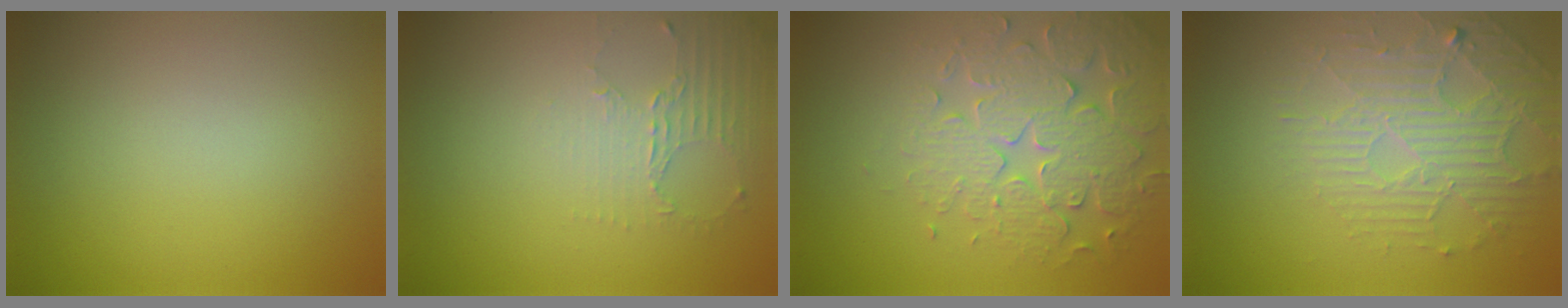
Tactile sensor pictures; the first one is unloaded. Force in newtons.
{"total": 2.3, "press": 1.6, "slide": 1.6}
{"total": 4.6, "press": 4.6, "slide": 0.7}
{"total": 4.5, "press": 3.3, "slide": 3.1}